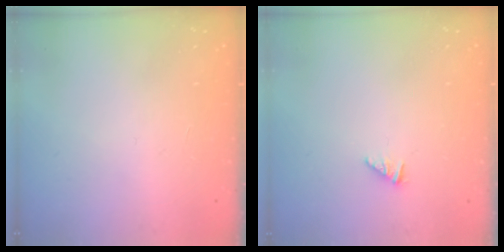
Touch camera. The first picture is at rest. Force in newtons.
{"total": 0.8, "press": 0.8, "slide": 0.2}